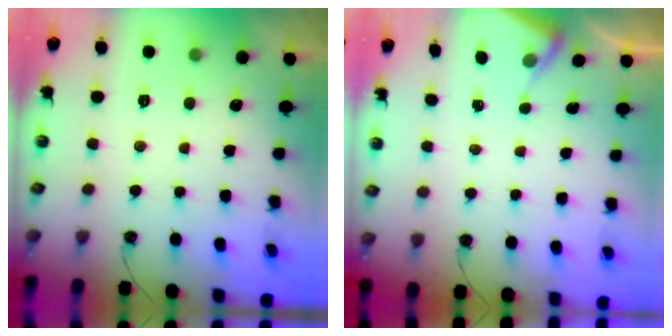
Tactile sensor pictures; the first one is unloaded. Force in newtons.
{"total": 3.0, "press": 3.0, "slide": 0.5}